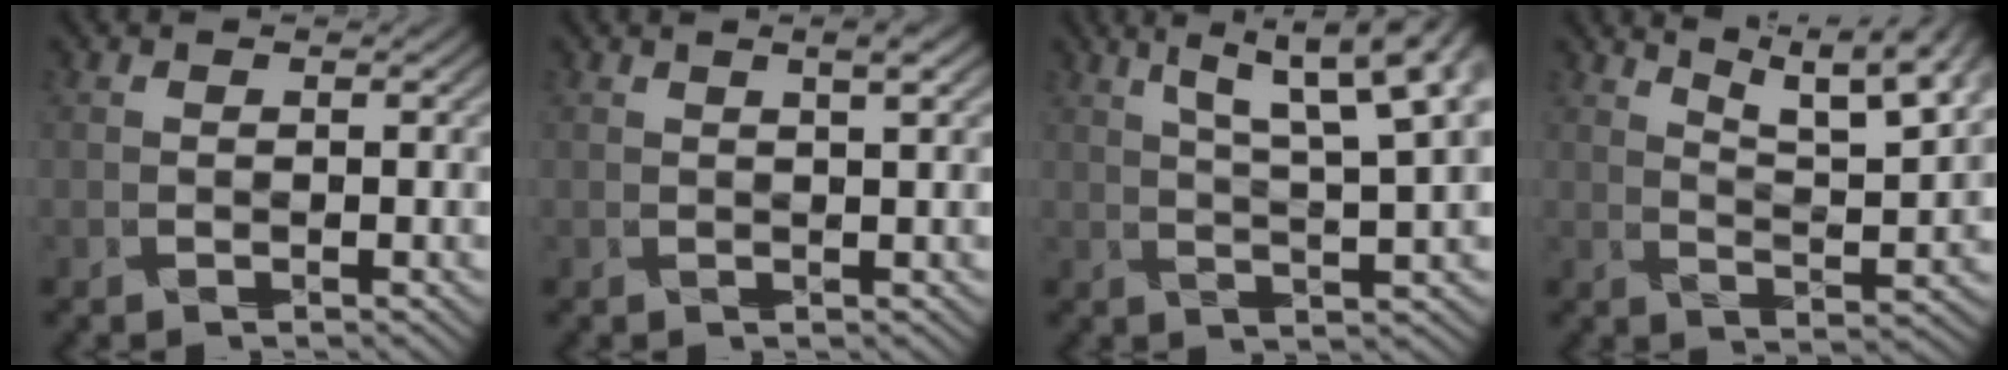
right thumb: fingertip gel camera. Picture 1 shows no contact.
{"total": 1.8, "force": [0.9, -0.1, 1.5], "torque": [-0.037, 0.004, 0.020]}
{"total": 9.0, "force": [5.1, 0.7, 7.4], "torque": [-0.133, 0.020, 0.080]}
{"total": 10.1, "force": [7.8, 1.4, 6.3], "torque": [-0.111, 0.007, 0.111]}